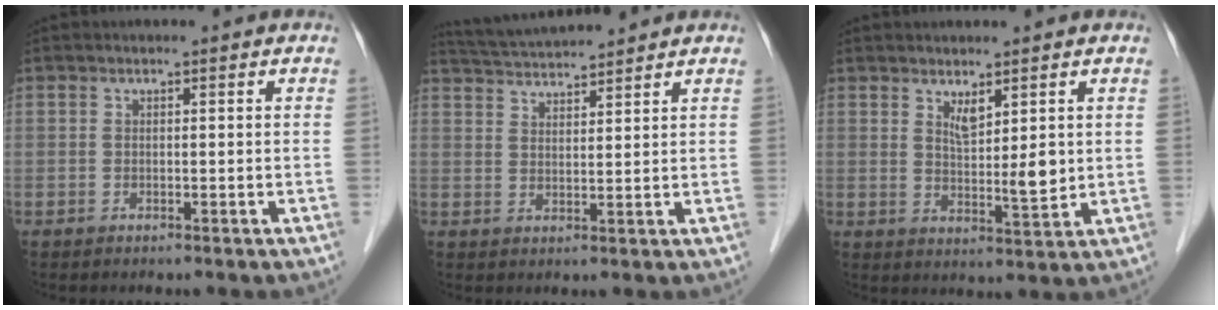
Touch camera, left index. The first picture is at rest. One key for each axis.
{"total": 7.6, "fx": 7.3, "fy": -0.1, "fz": 1.9, "tx": -0.045, "ty": 0.030, "tz": 0.126}
{"total": 4.6, "fx": 1.8, "fy": 0.9, "fz": 4.1, "tx": -0.071, "ty": -0.013, "tz": 0.035}